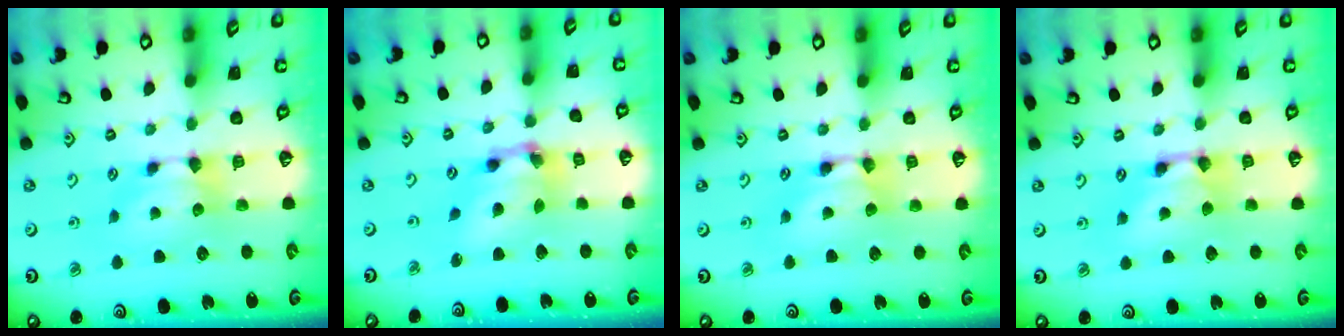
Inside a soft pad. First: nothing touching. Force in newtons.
{"total": 7.6, "press": 7.2, "slide": 2.3}
{"total": 2.0, "press": 2.0, "slide": 0.1}
{"total": 2.7, "press": 2.7, "slide": 0.2}